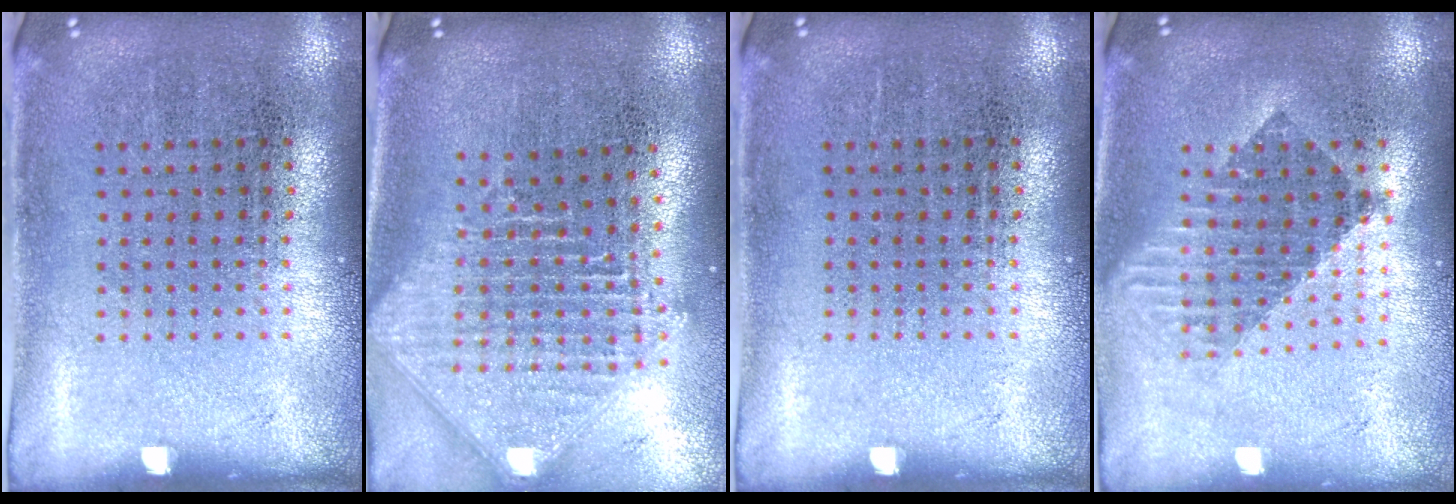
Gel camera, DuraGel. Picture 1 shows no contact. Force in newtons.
{"total": 2.5, "press": 1.9, "slide": 1.6}
{"total": 0.0}
{"total": 1.6, "press": 1.4, "slide": 0.9}